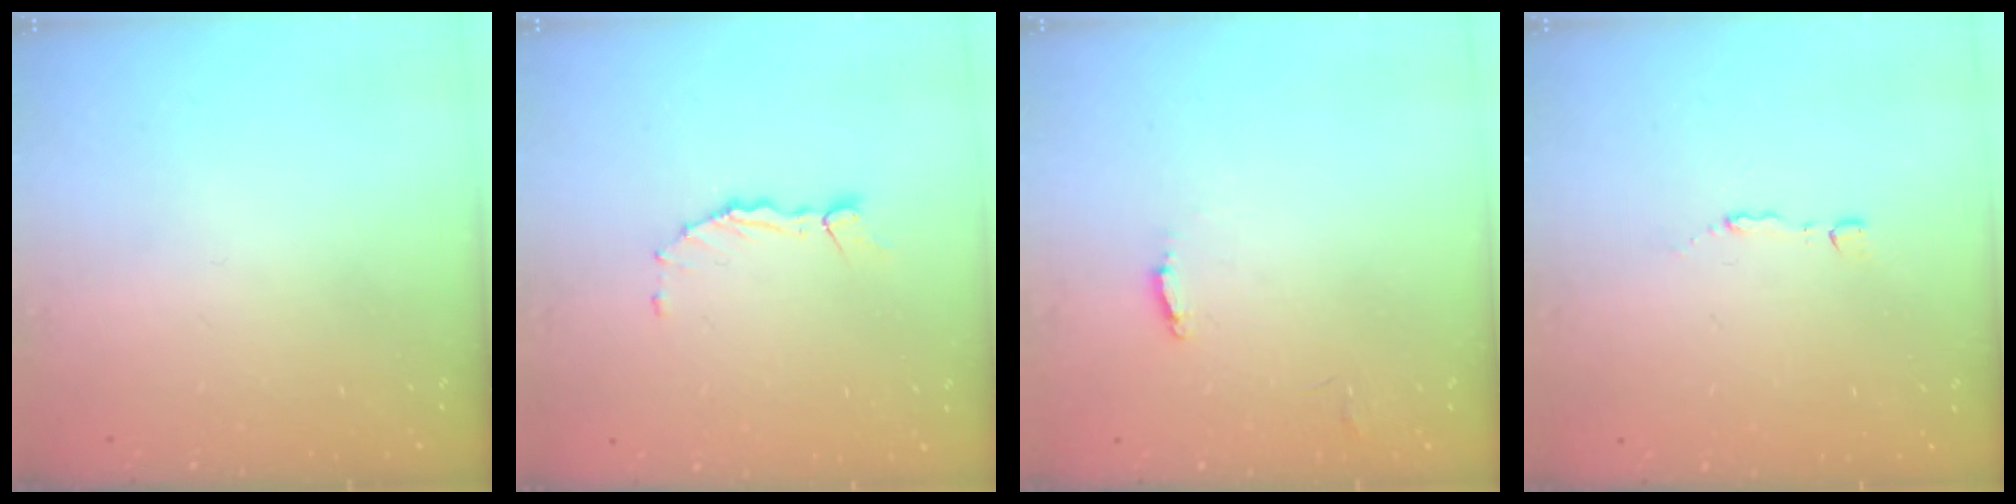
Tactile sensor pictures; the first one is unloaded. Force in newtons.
{"total": 1.9, "press": 1.9, "slide": 0.3}
{"total": 5.0, "press": 5.0, "slide": 0.5}
{"total": 1.1, "press": 1.1, "slide": 0.1}